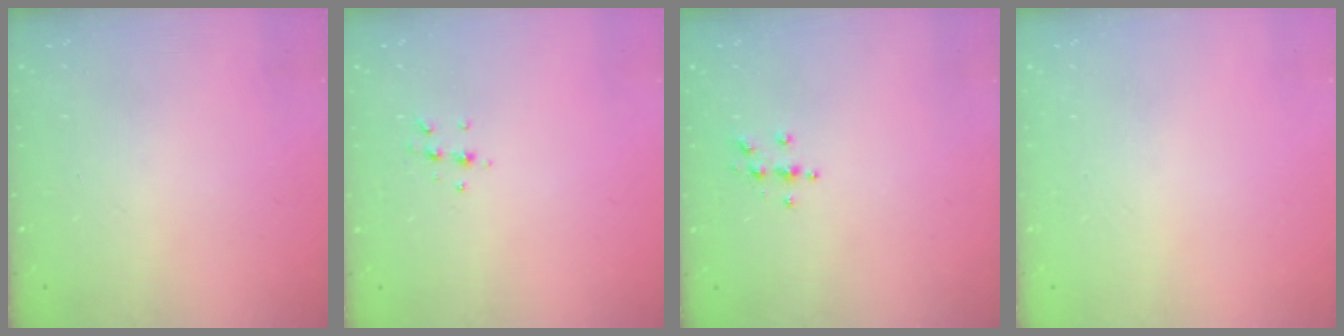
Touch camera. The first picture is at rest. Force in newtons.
{"total": 5.8, "press": 5.7, "slide": 1.2}
{"total": 3.9, "press": 3.8, "slide": 0.4}
{"total": 0.0}